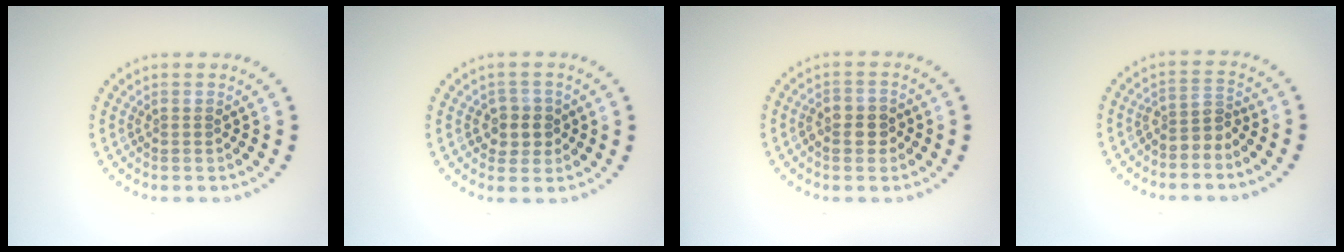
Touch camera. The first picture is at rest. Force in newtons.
{"total": 2.3, "press": 2.1, "slide": 1.0}
{"total": 2.2, "press": 2.1, "slide": 0.5}
{"total": 2.0, "press": 1.4, "slide": 1.4}